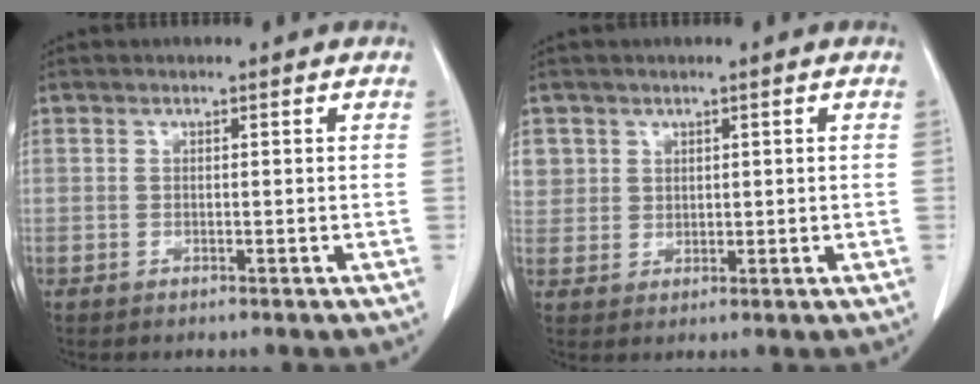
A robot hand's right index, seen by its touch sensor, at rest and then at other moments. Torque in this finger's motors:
{"motor_torque": [-0.20, 0.12, -0.04, 0.01]}